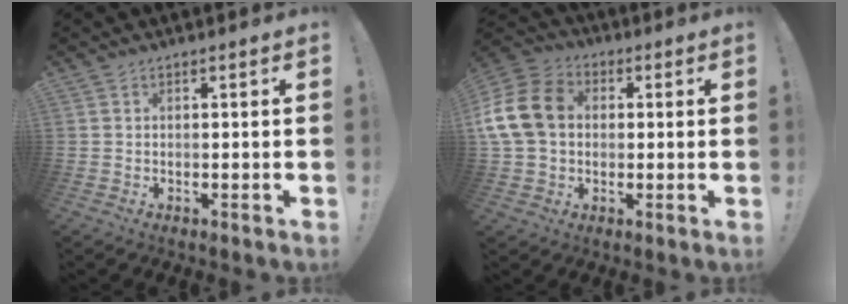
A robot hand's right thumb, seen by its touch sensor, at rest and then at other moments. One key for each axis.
{"total": 16.5, "fx": 1.8, "fy": 13.0, "fz": 10.0, "tx": -0.184, "ty": 0.015, "tz": 0.038}